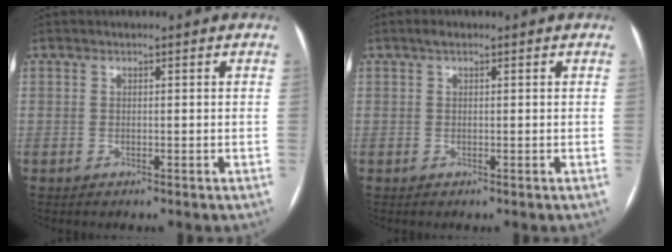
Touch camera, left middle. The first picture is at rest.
{"total": 0.8, "force": [0.5, 0.3, 0.6], "torque": [-0.012, 0.009, 0.009]}